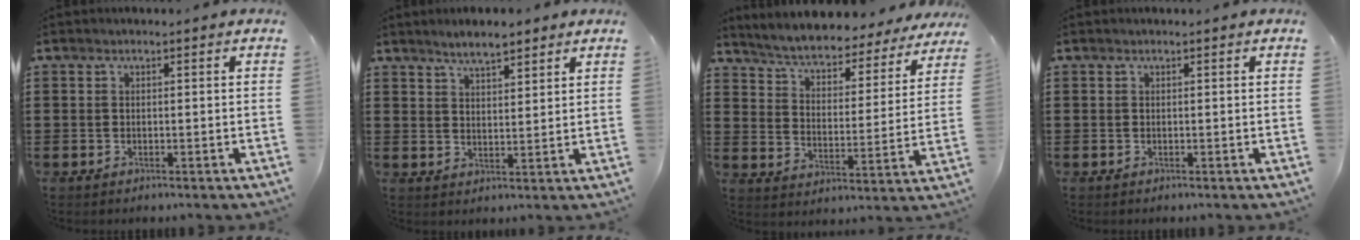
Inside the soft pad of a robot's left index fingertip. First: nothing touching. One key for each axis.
{"total": 3.9, "fx": 3.5, "fy": 0.9, "fz": 1.6, "tx": -0.040, "ty": 0.000, "tz": 0.063}
{"total": 5.0, "fx": 4.9, "fy": 0.2, "fz": 1.1, "tx": -0.047, "ty": -0.041, "tz": 0.078}
{"total": 0.0}